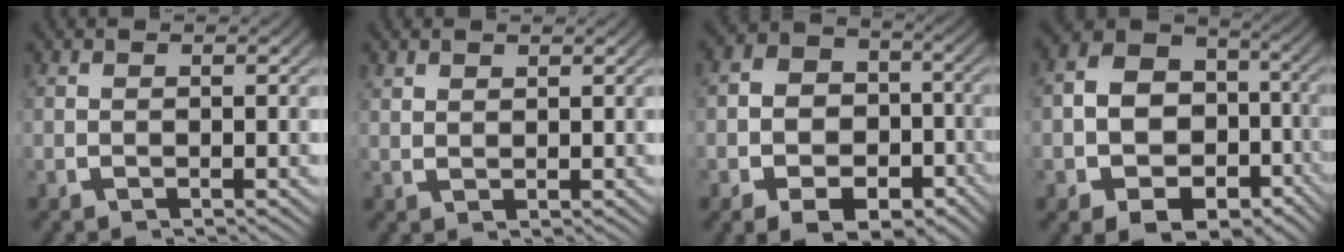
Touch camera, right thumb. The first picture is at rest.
{"total": 1.1, "force": [1.1, 0.3, 0.2], "torque": [0.004, 0.002, 0.026]}
{"total": 8.5, "force": [-2.7, 6.7, 4.5], "torque": [-0.077, -0.028, -0.040]}
{"total": 13.0, "force": [-4.0, 10.3, 6.9], "torque": [-0.134, -0.043, -0.054]}